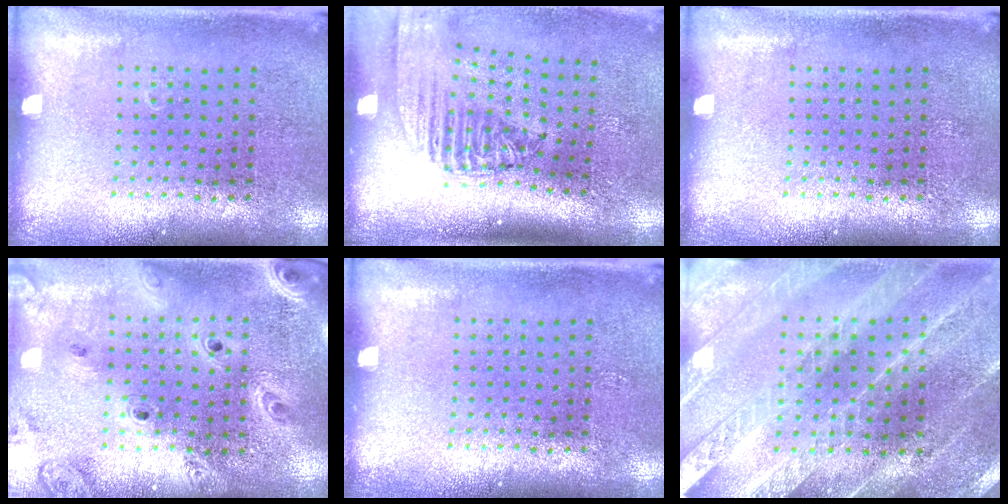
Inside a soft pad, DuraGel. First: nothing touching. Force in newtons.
{"total": 2.4, "press": 1.8, "slide": 1.5}
{"total": 0.0}
{"total": 3.0, "press": 2.5, "slide": 1.6}
{"total": 0.0}
{"total": 2.4, "press": 2.4, "slide": 0.2}